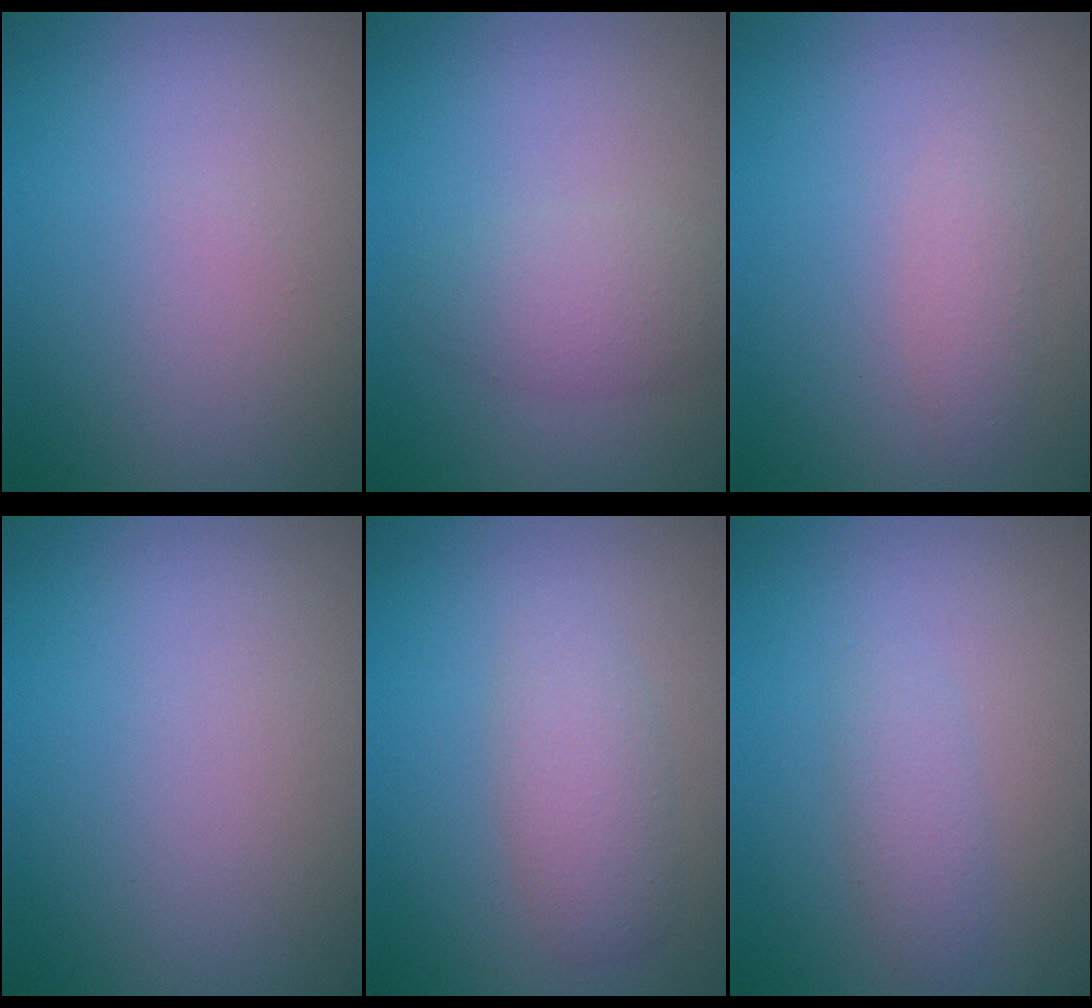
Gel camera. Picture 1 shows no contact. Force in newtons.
{"total": 2.6, "press": 2.6, "slide": 0.1}
{"total": 1.2, "press": 1.2, "slide": 0.1}
{"total": 0.0}
{"total": 2.5, "press": 2.5, "slide": 0.0}
{"total": 1.5, "press": 1.5, "slide": 0.1}